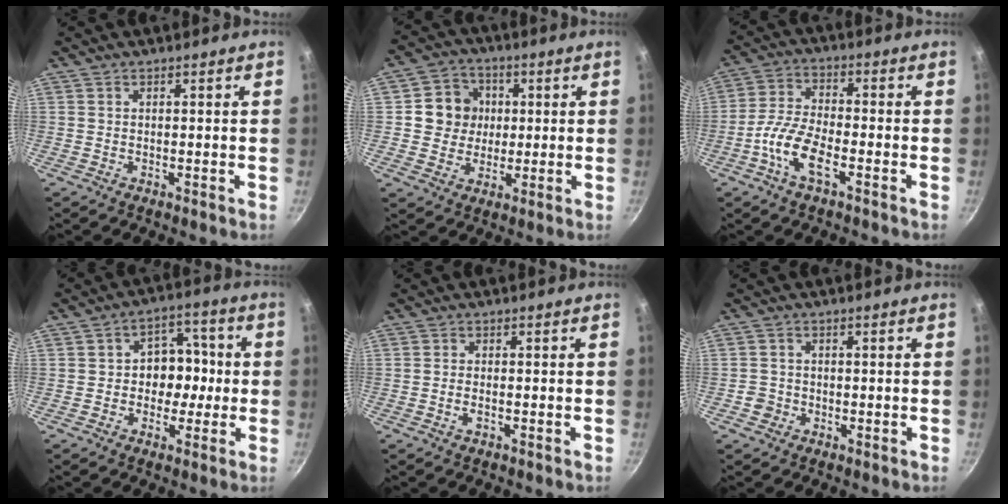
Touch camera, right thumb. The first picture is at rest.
{"total": 8.9, "force": [1.2, 8.3, 3.0], "torque": [-0.011, 0.009, 0.014]}
{"total": 8.6, "force": [-3.9, 3.3, 6.9], "torque": [-0.143, 0.026, -0.086]}
{"total": 8.8, "force": [-0.6, 7.2, 5.1], "torque": [-0.006, 0.024, -0.016]}
{"total": 1.4, "force": [-0.5, 0.5, 1.2], "torque": [-0.033, 0.003, -0.014]}
{"total": 2.6, "force": [-0.9, 2.4, 0.5], "torque": [0.001, 0.012, -0.014]}